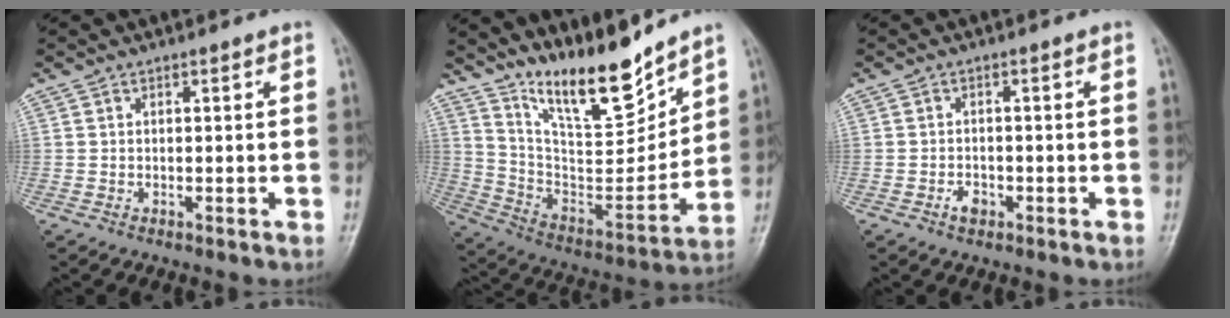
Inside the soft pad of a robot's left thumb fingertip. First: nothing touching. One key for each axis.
{"total": 16.8, "fx": 14.0, "fy": 3.9, "fz": 8.5, "tx": -0.102, "ty": -0.098, "tz": 0.258}
{"total": 2.0, "fx": -1.0, "fy": 1.3, "fz": 1.1, "tx": -0.015, "ty": 0.007, "tz": -0.017}